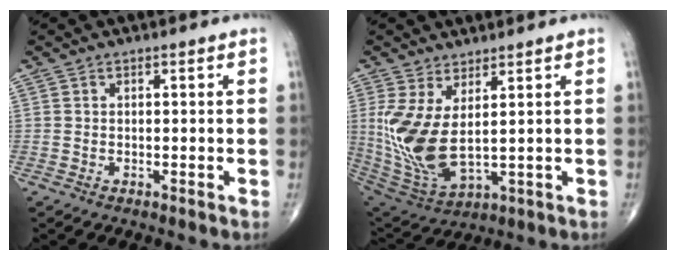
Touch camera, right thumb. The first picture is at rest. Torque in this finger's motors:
{"motor_torque": [-0.81, 1.41, 0.57, -0.36, 0.33]}